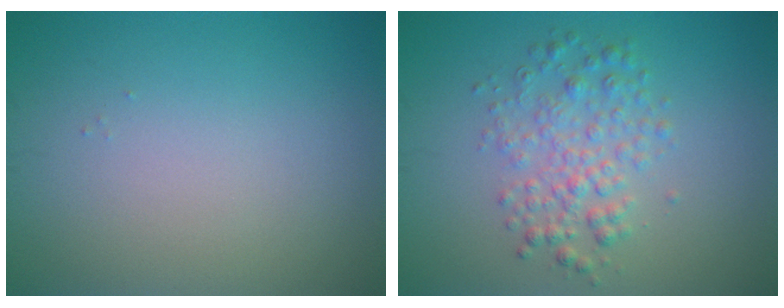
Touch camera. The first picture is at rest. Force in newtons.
{"total": 3.3, "press": 3.3, "slide": 0.1}